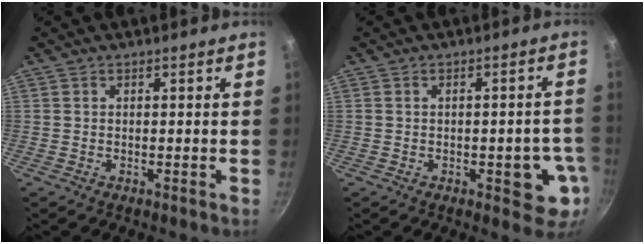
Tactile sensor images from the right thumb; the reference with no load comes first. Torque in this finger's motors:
{"motor_torque": [1.24, 1.01, 0.59, 0.16, 0.19]}